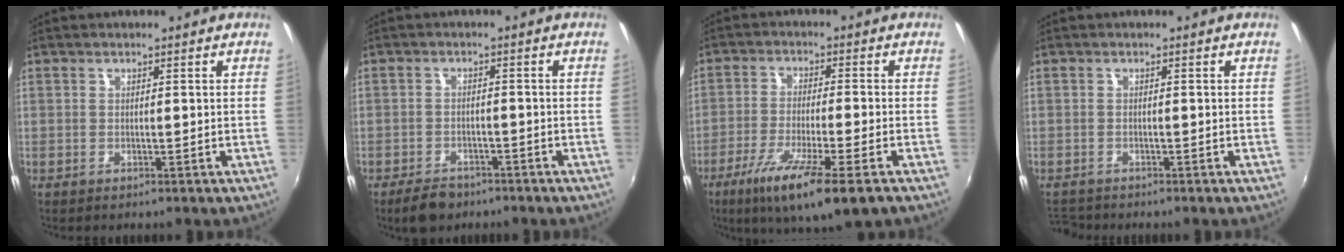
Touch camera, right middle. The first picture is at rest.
{"total": 5.5, "force": [-4.1, 2.9, 2.1], "torque": [-0.056, 0.004, -0.061]}
{"total": 12.5, "force": [-7.1, 1.1, 10.2], "torque": [-0.202, -0.038, -0.127]}
{"total": 2.9, "force": [-2.7, 0.8, 0.5], "torque": [-0.023, -0.015, -0.052]}